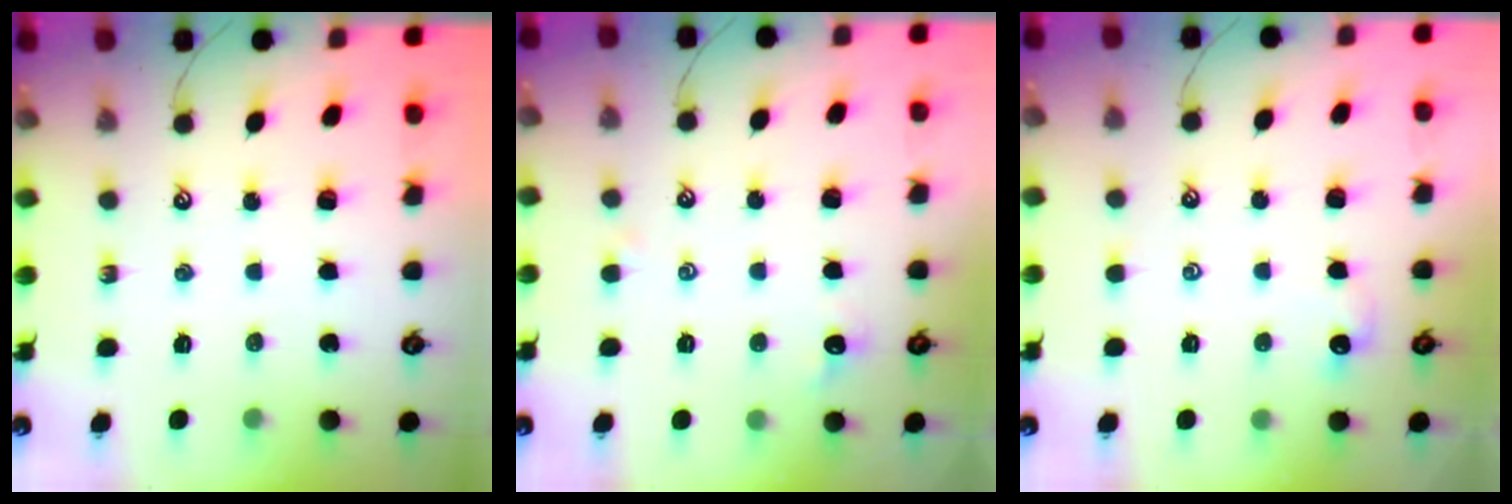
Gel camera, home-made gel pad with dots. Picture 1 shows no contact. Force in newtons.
{"total": 0.6, "press": 0.1, "slide": 0.6}
{"total": 0.0}